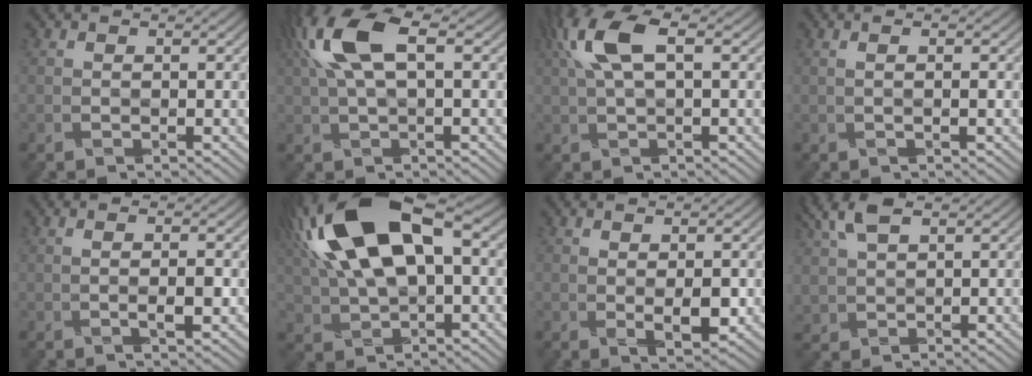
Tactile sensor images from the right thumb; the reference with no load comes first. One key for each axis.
{"total": 8.5, "fx": 2.6, "fy": 3.1, "fz": 7.5, "tx": -0.166, "ty": 0.021, "tz": 0.046}
{"total": 6.8, "fx": 2.2, "fy": 2.3, "fz": 6.0, "tx": -0.134, "ty": 0.015, "tz": 0.039}
{"total": 1.2, "fx": 0.1, "fy": 0.2, "fz": 1.1, "tx": -0.021, "ty": 0.002, "tz": -0.003}
{"total": 2.2, "fx": -0.3, "fy": 0.4, "fz": 2.2, "tx": -0.036, "ty": 0.002, "tz": -0.007}
{"total": 16.9, "fx": 5.5, "fy": 8.0, "fz": 13.8, "tx": -0.310, "ty": 0.030, "tz": 0.095}
{"total": 2.8, "fx": 0.2, "fy": 0.8, "fz": 2.7, "tx": -0.052, "ty": -0.004, "tz": 0.011}
{"total": 5.8, "fx": 3.5, "fy": 2.5, "fz": 3.9, "tx": -0.099, "ty": 0.015, "tz": 0.076}